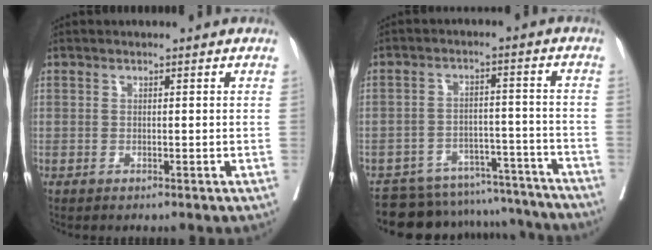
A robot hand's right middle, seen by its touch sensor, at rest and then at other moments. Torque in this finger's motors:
{"motor_torque": [-0.10, -1.25, 0.04, -0.01]}